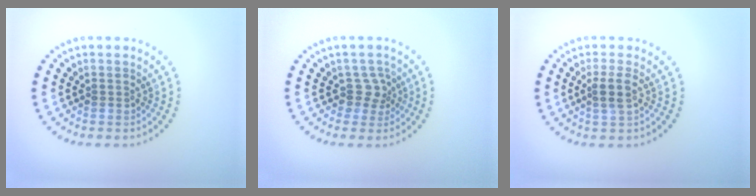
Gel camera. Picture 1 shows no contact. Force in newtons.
{"total": 1.9, "press": 1.4, "slide": 1.3}
{"total": 1.8, "press": 1.5, "slide": 0.9}